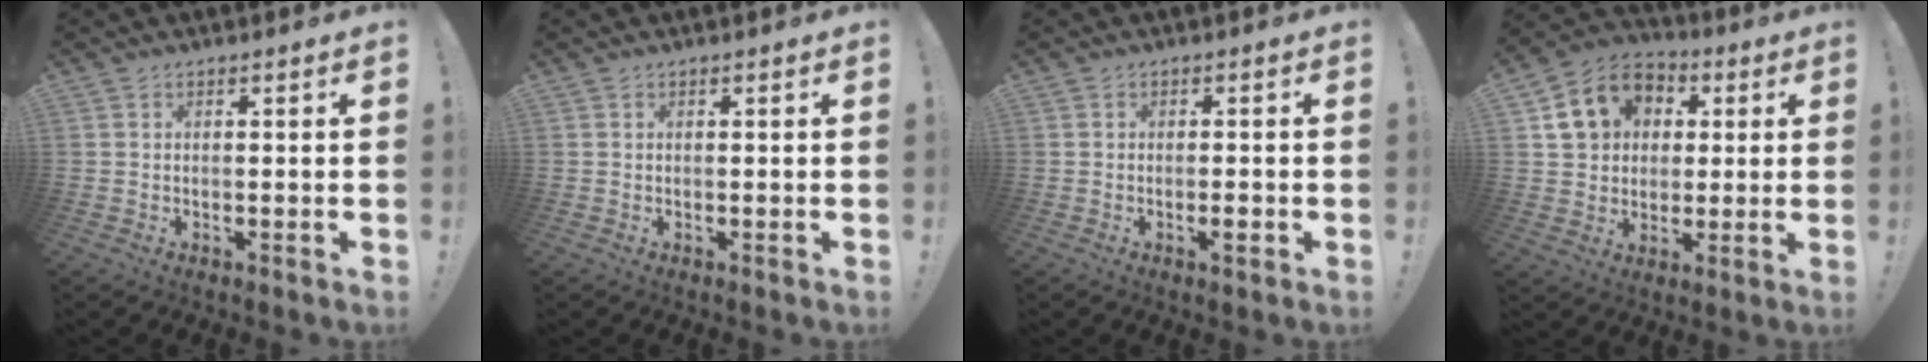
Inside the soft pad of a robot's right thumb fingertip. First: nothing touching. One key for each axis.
{"total": 0.0}
{"total": 2.6, "fx": -1.1, "fy": 0.5, "fz": 2.3, "tx": -0.032, "ty": 0.001, "tz": -0.018}
{"total": 13.7, "fx": 4.1, "fy": 11.5, "fz": 6.2, "tx": -0.089, "ty": -0.003, "tz": 0.087}